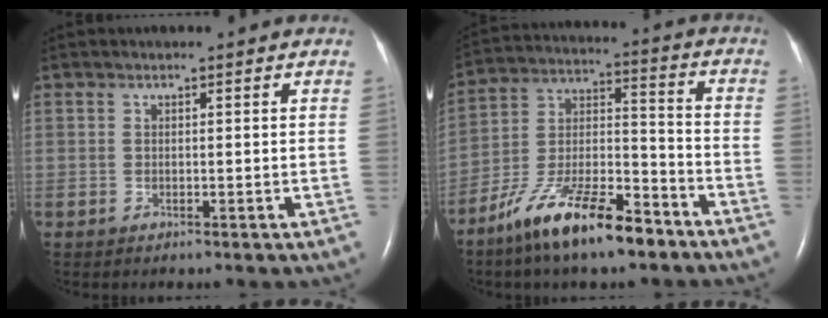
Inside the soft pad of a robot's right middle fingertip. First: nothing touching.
{"total": 15.5, "force": [-10.9, 3.7, 10.4], "torque": [-0.203, 0.001, -0.195]}